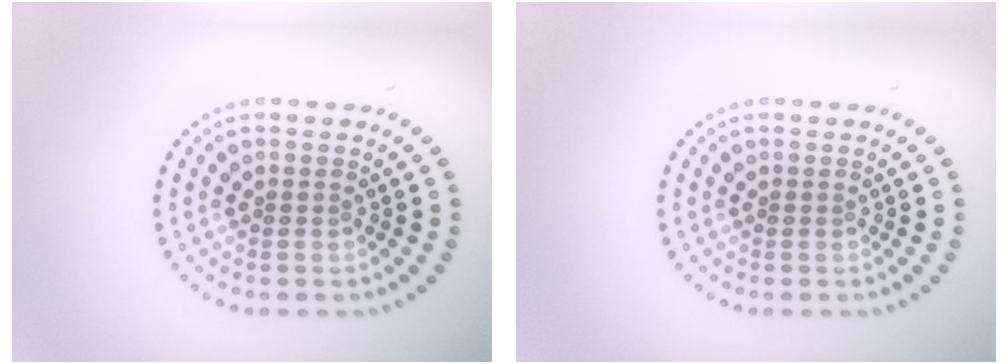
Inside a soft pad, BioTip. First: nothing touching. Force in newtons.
{"total": 0.0}